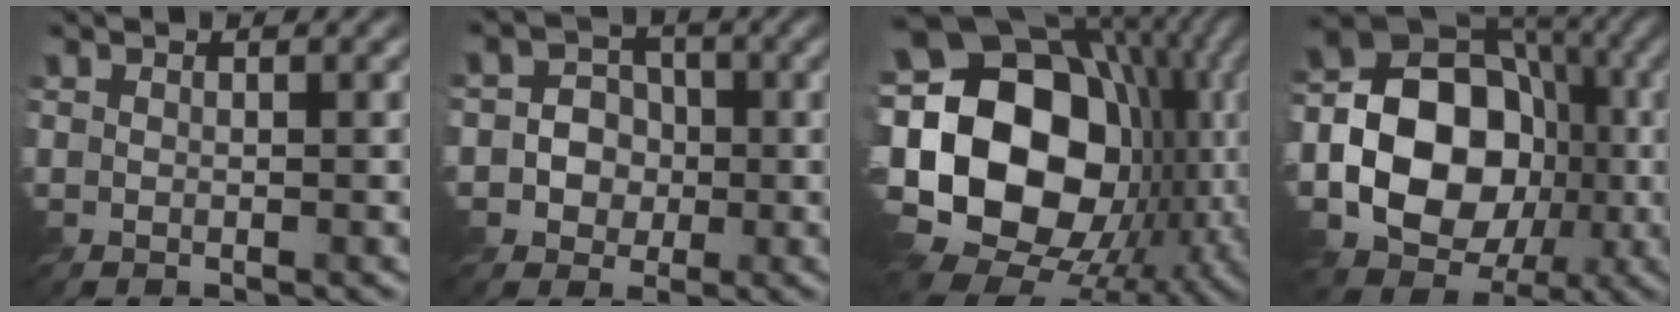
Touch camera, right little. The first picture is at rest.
{"total": 4.1, "force": [-0.8, 3.8, 1.2], "torque": [-0.003, 0.012, -0.035]}
{"total": 22.7, "force": [-3.2, 16.3, 15.5], "torque": [-0.304, 0.023, -0.083]}
{"total": 14.8, "force": [-2.9, 11.7, 8.6], "torque": [-0.132, -0.006, -0.063]}